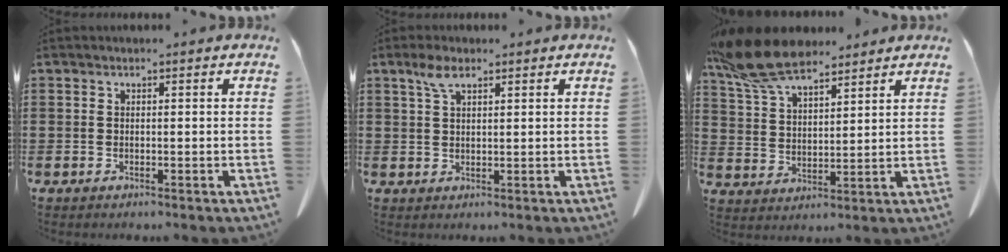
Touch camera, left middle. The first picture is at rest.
{"total": 3.3, "force": [1.9, 1.1, 2.4], "torque": [-0.053, 0.004, 0.035]}
{"total": 11.1, "force": [8.9, 3.3, 5.7], "torque": [-0.144, -0.021, 0.167]}